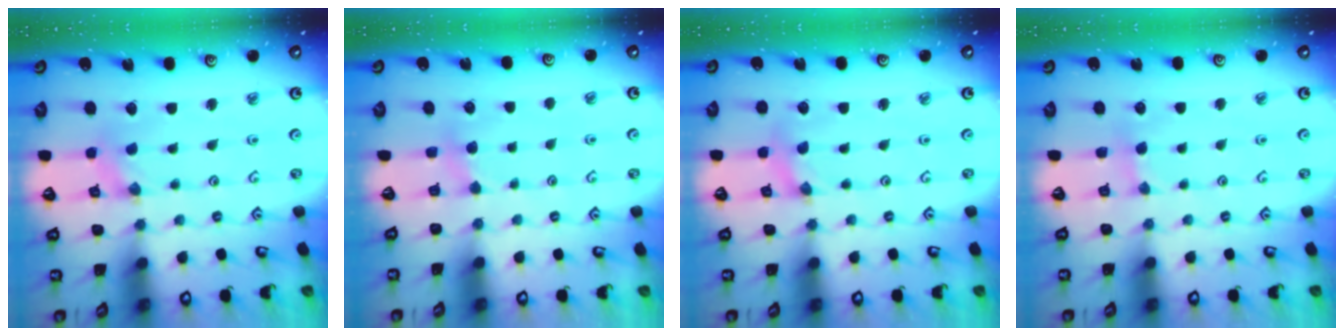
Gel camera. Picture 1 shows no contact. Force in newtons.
{"total": 3.0, "press": 2.9, "slide": 0.3}
{"total": 1.8, "press": 1.8, "slide": 0.3}
{"total": 3.0, "press": 3.0, "slide": 0.4}